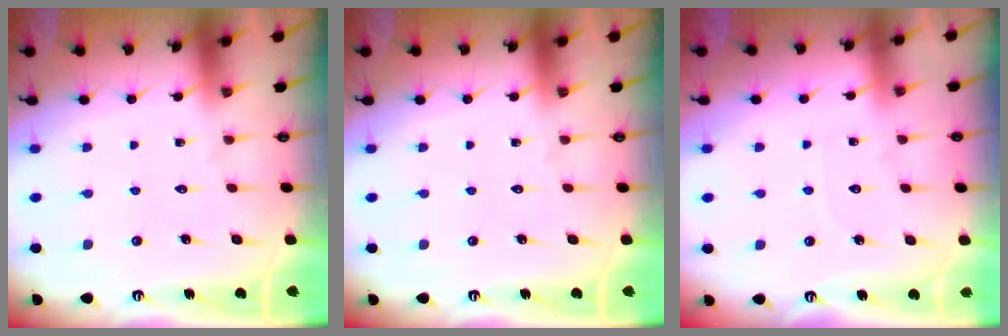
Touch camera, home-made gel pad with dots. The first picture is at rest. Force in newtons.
{"total": 0.0}
{"total": 2.9, "press": 2.8, "slide": 0.4}